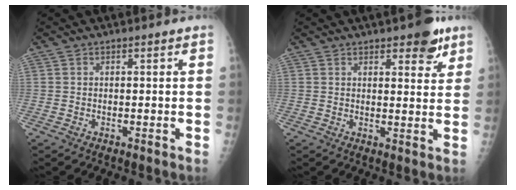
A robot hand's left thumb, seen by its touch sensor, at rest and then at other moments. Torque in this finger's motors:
{"motor_torque": [0.87, 0.64, 0.72, -0.27, 0.10]}